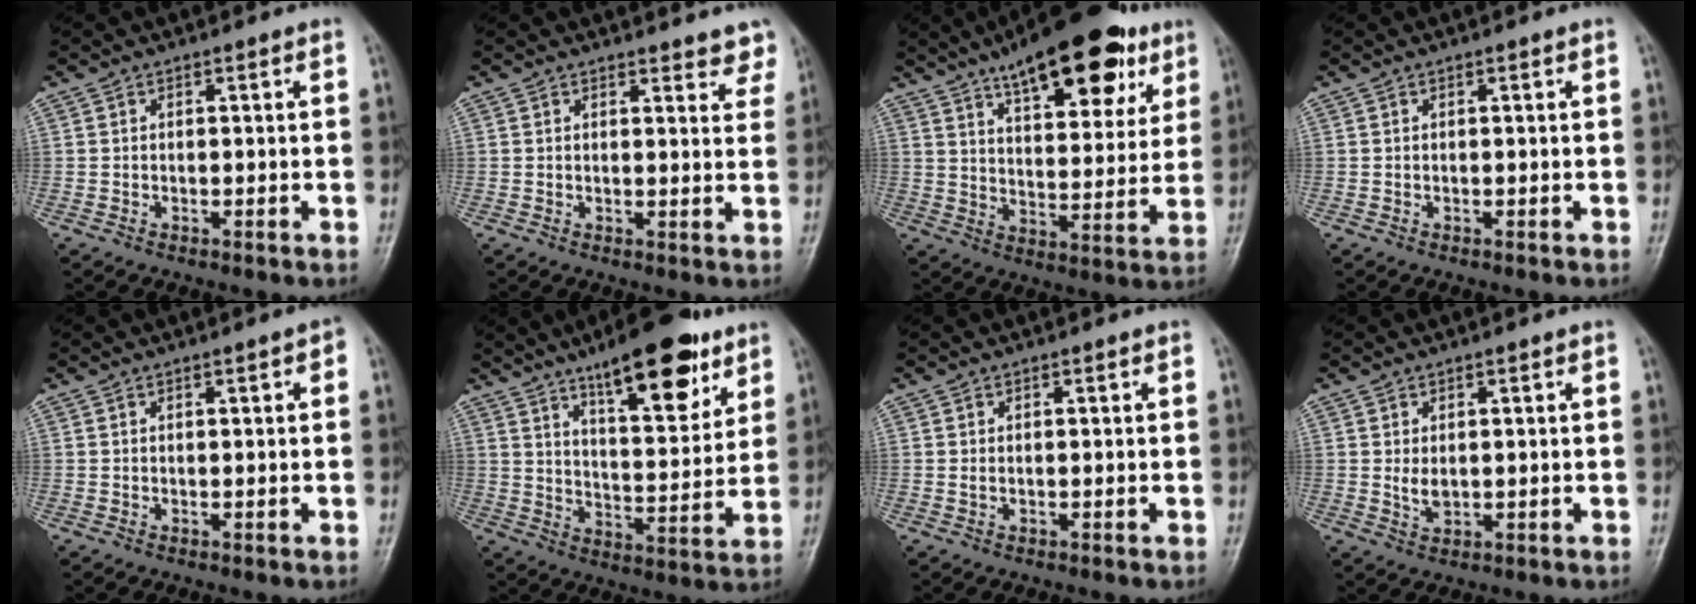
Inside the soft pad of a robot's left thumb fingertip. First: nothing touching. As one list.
[{"total": 5.0, "force": [4.5, 1.7, 1.2], "torque": [0.016, -0.025, 0.039]}, {"total": 21.5, "force": [12.9, 8.7, 14.8], "torque": [-0.177, -0.032, 0.194]}, {"total": 0.0}, {"total": 1.5, "force": [0.5, 0.4, 1.4], "torque": [-0.017, 0.002, 0.004]}, {"total": 17.3, "force": [10.9, 5.7, 12.1], "torque": [-0.144, -0.056, 0.172]}, {"total": 0.7, "force": [0.3, 0.3, 0.6], "torque": [-0.011, 0.002, 0.006]}, {"total": 2.6, "force": [0.5, 1.6, 2.0], "torque": [-0.028, -0.008, 0.013]}]